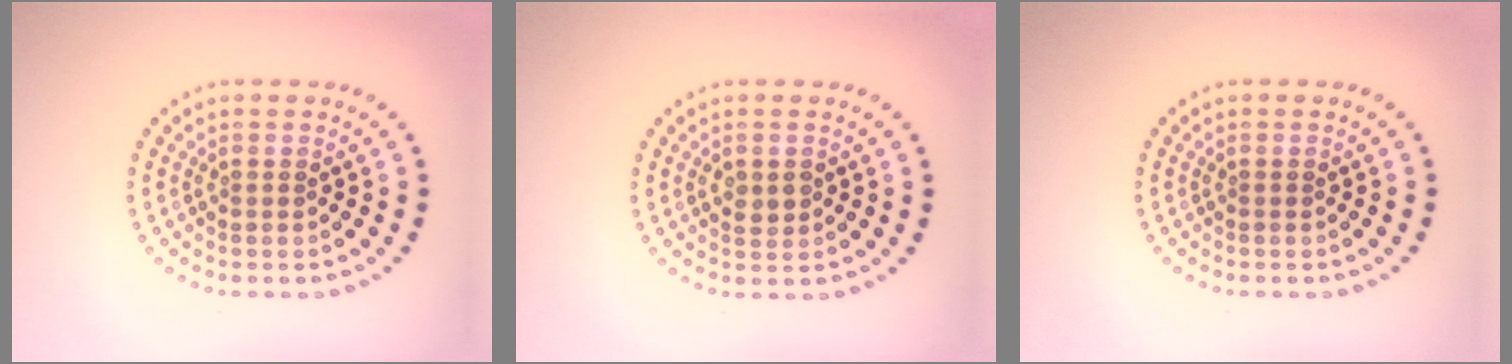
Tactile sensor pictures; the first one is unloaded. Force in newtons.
{"total": 1.5, "press": 1.5, "slide": 0.1}
{"total": 0.0}